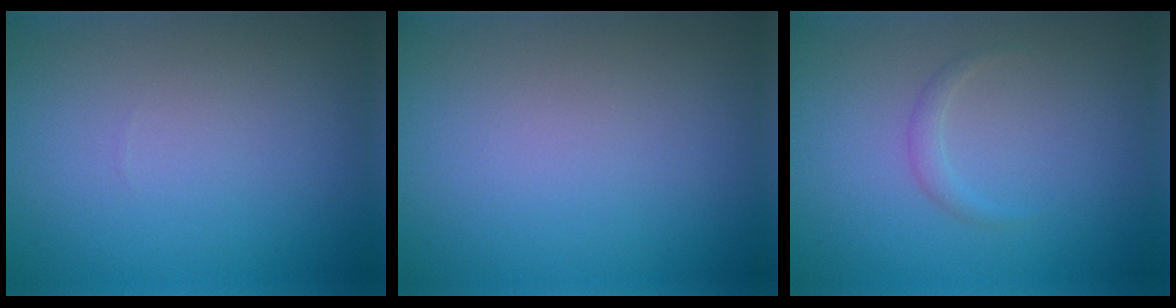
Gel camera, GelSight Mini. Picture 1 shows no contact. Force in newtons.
{"total": 0.0}
{"total": 0.8, "press": 0.8, "slide": 0.0}